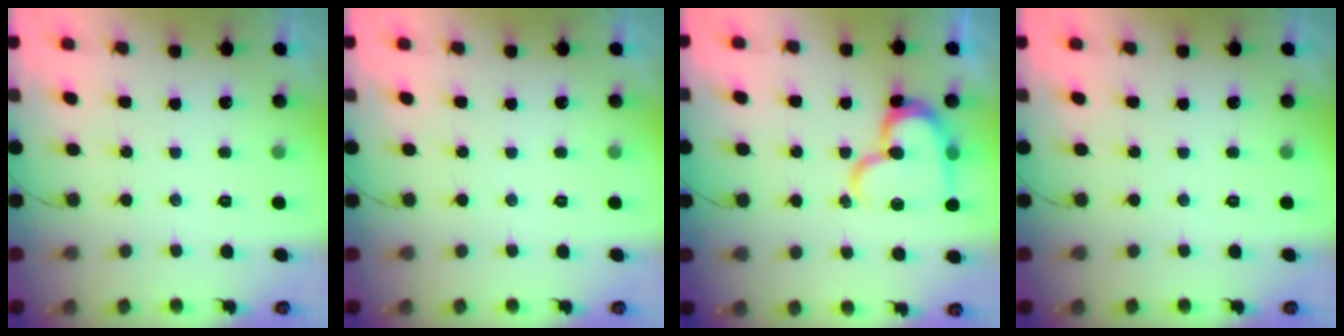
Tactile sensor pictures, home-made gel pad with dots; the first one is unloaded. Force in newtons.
{"total": 0.0}
{"total": 16.5, "press": 16.4, "slide": 1.5}
{"total": 0.0}